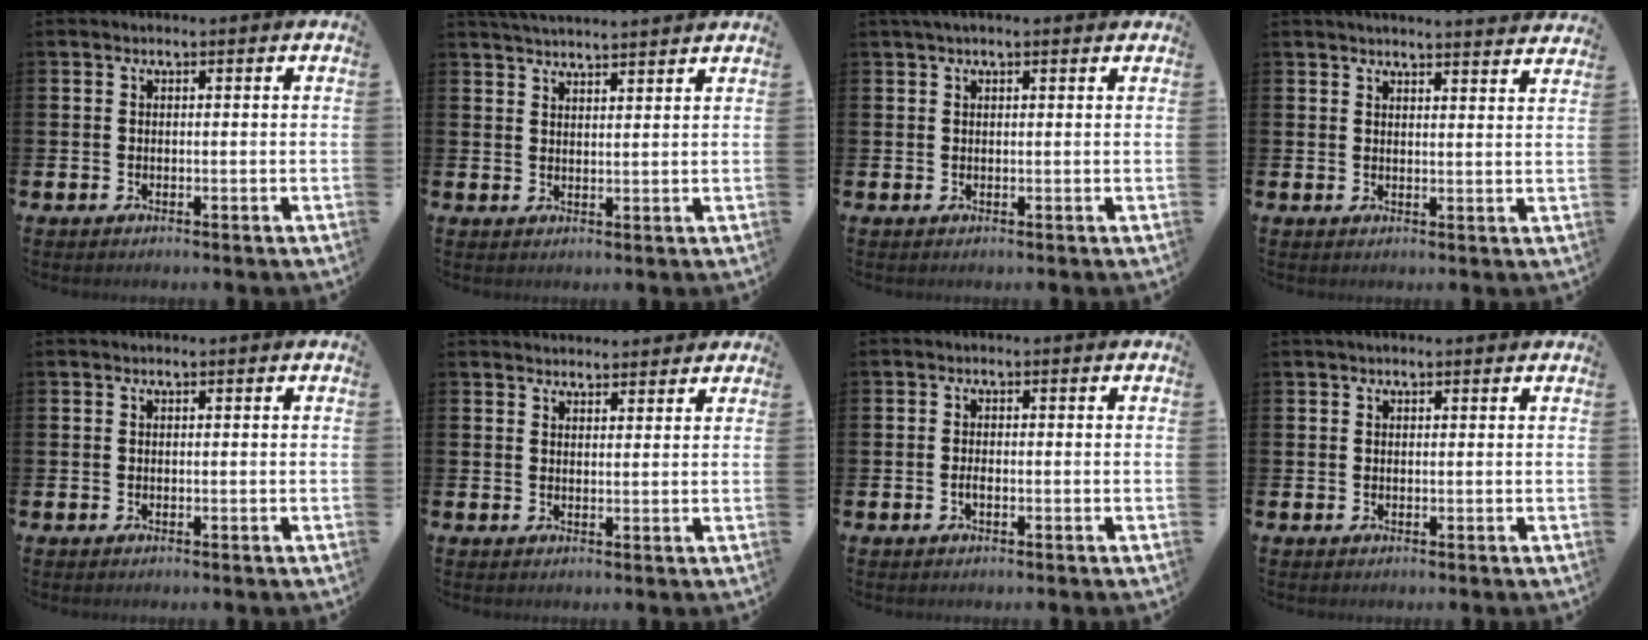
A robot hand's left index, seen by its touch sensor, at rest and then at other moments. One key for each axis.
{"total": 3.6, "fx": 3.6, "fy": -0.4, "fz": 0.1, "tx": -0.006, "ty": -0.019, "tz": 0.065}
{"total": 1.4, "fx": 1.1, "fy": 0.2, "fz": 0.9, "tx": -0.013, "ty": 0.002, "tz": 0.018}
{"total": 3.5, "fx": 3.5, "fy": -0.3, "fz": 0.1, "tx": 0.005, "ty": -0.025, "tz": 0.061}
{"total": 0.0}
{"total": 2.8, "fx": 2.7, "fy": 0.6, "fz": -0.1, "tx": 0.010, "ty": -0.015, "tz": 0.048}
{"total": 1.1, "fx": -0.4, "fy": 0.4, "fz": 0.9, "tx": -0.019, "ty": -0.001, "tz": -0.006}
{"total": 0.9, "fx": 0.8, "fy": 0.2, "fz": 0.4, "tx": 0.005, "ty": -0.001, "tz": 0.012}